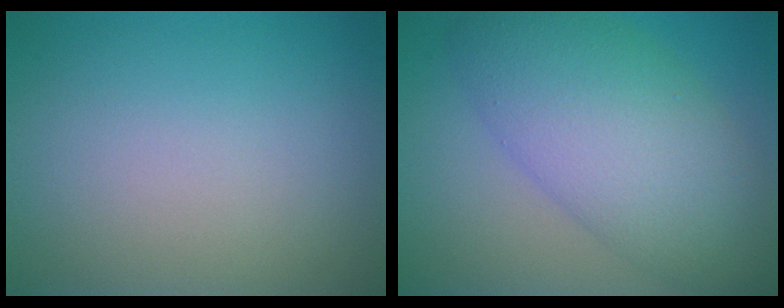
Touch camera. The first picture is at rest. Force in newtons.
{"total": 9.1, "press": 9.1, "slide": 0.2}